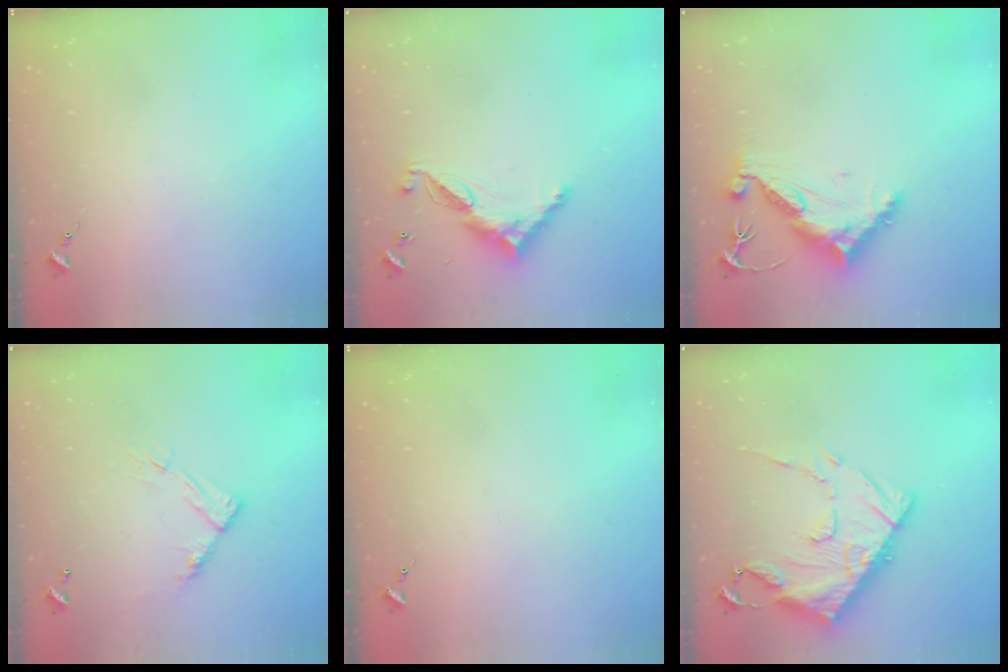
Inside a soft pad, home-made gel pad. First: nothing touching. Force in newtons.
{"total": 11.6, "press": 11.6, "slide": 0.3}
{"total": 11.4, "press": 11.4, "slide": 0.8}
{"total": 9.4, "press": 9.4, "slide": 0.5}
{"total": 0.0}
{"total": 20.8, "press": 20.7, "slide": 2.0}